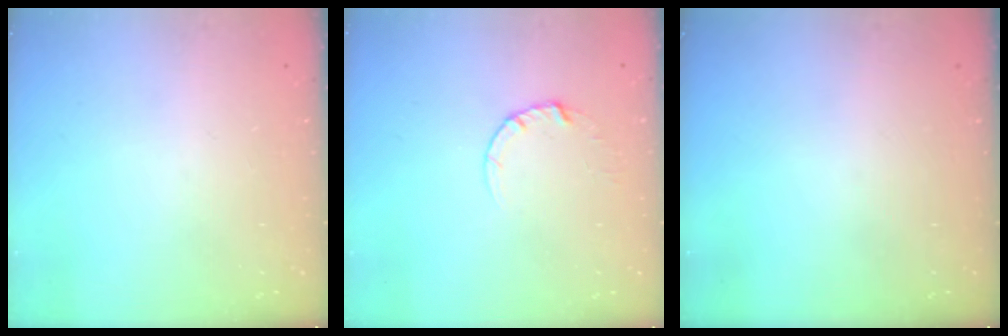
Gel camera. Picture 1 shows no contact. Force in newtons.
{"total": 2.7, "press": 2.7, "slide": 0.2}
{"total": 0.0}